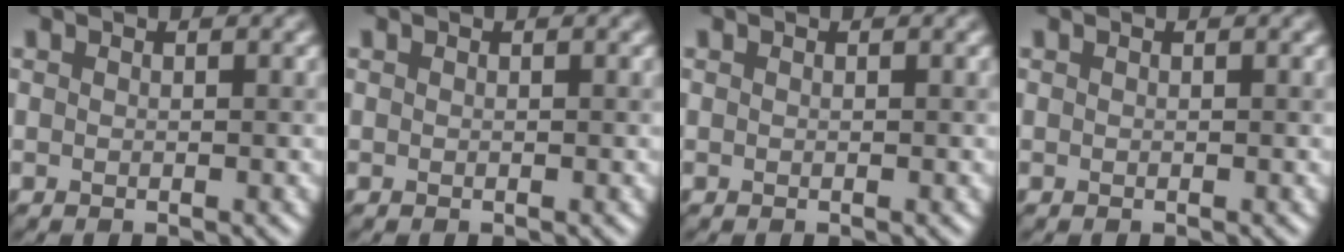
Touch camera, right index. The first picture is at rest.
{"total": 0.0}
{"total": 0.0}
{"total": 0.0}